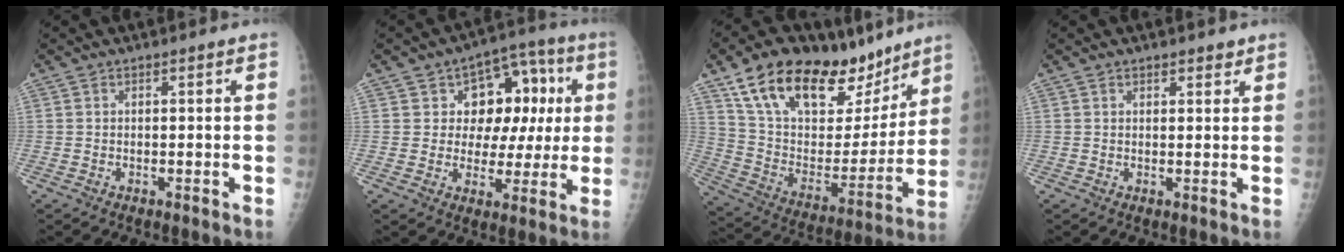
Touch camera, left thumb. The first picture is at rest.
{"total": 13.3, "force": [3.2, 9.8, 8.4], "torque": [-0.050, 0.017, 0.044]}
{"total": 28.5, "force": [19.0, 13.6, 16.4], "torque": [-0.224, -0.045, 0.315]}
{"total": 1.9, "force": [1.4, 0.9, 0.9], "torque": [0.001, -0.007, 0.017]}